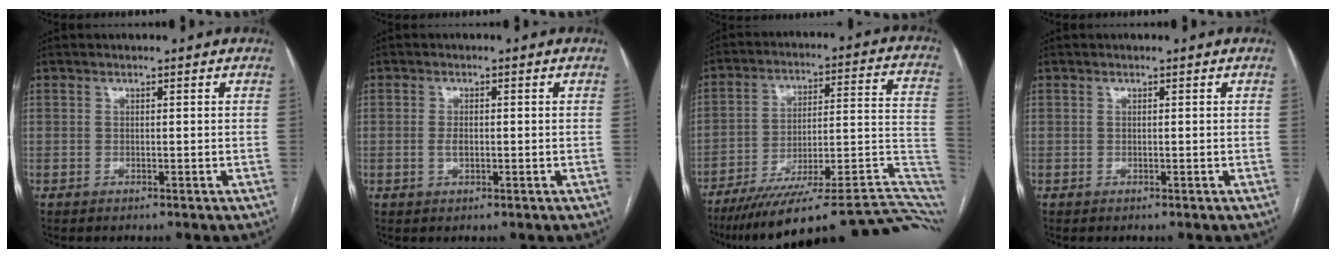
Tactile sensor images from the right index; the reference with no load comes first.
{"total": 1.8, "force": [-0.3, 0.9, 1.6], "torque": [-0.032, 0.001, -0.003]}
{"total": 28.8, "force": [-21.8, 5.2, 18.0], "torque": [-0.153, 0.017, -0.297]}
{"total": 0.0}